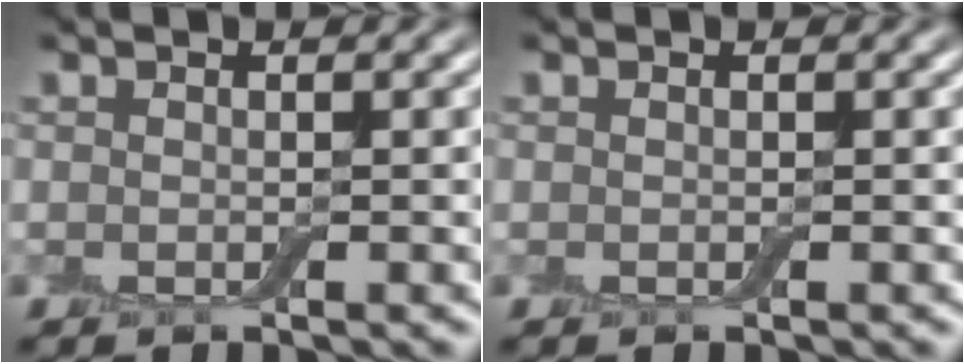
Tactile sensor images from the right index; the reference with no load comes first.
{"total": 0.0}